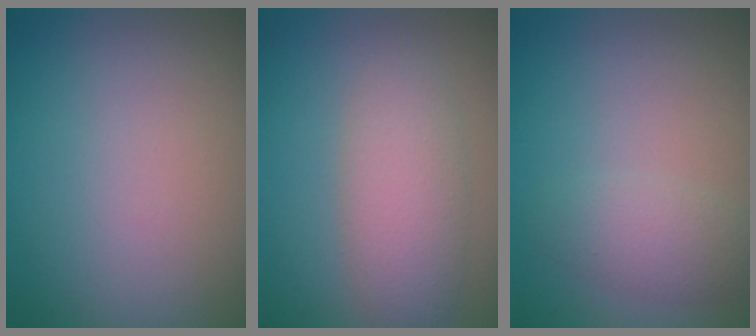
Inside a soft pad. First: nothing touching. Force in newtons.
{"total": 3.8, "press": 3.7, "slide": 0.2}
{"total": 2.4, "press": 2.4, "slide": 0.1}